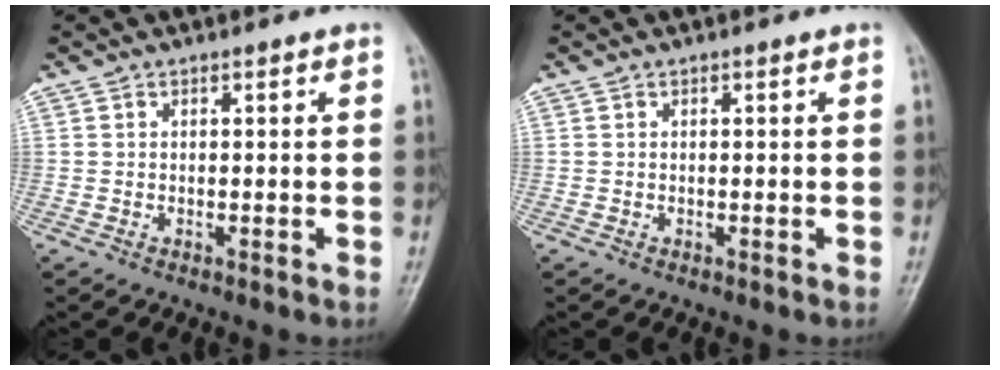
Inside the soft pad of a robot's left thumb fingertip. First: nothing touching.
{"total": 0.0}